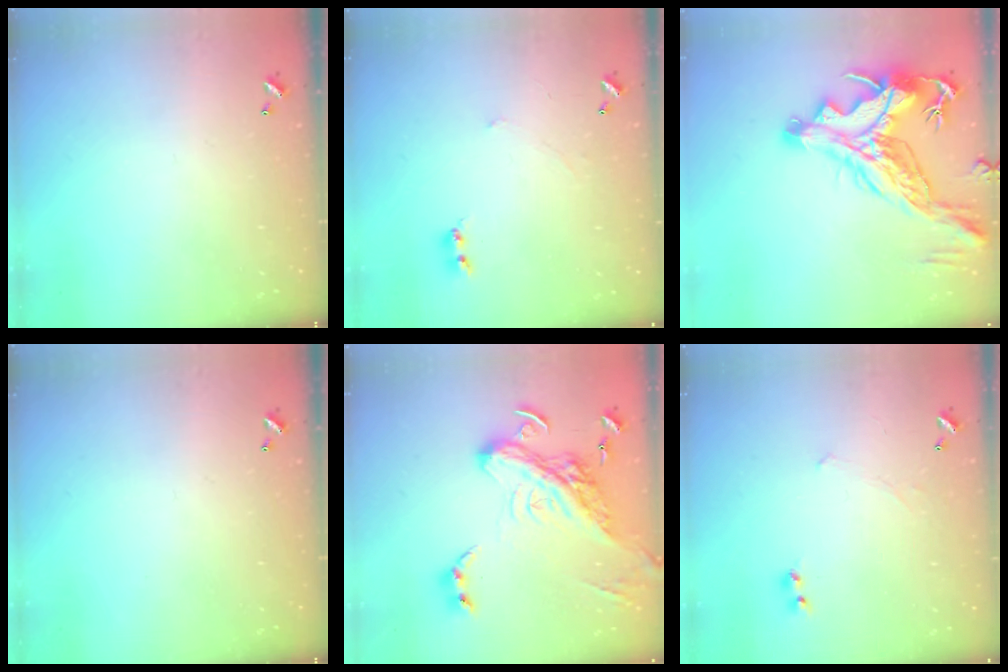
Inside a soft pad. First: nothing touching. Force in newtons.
{"total": 0.9, "press": 0.8, "slide": 0.3}
{"total": 9.1, "press": 8.9, "slide": 2.0}
{"total": 0.0}
{"total": 10.0, "press": 9.8, "slide": 2.3}
{"total": 2.3, "press": 2.3, "slide": 0.2}